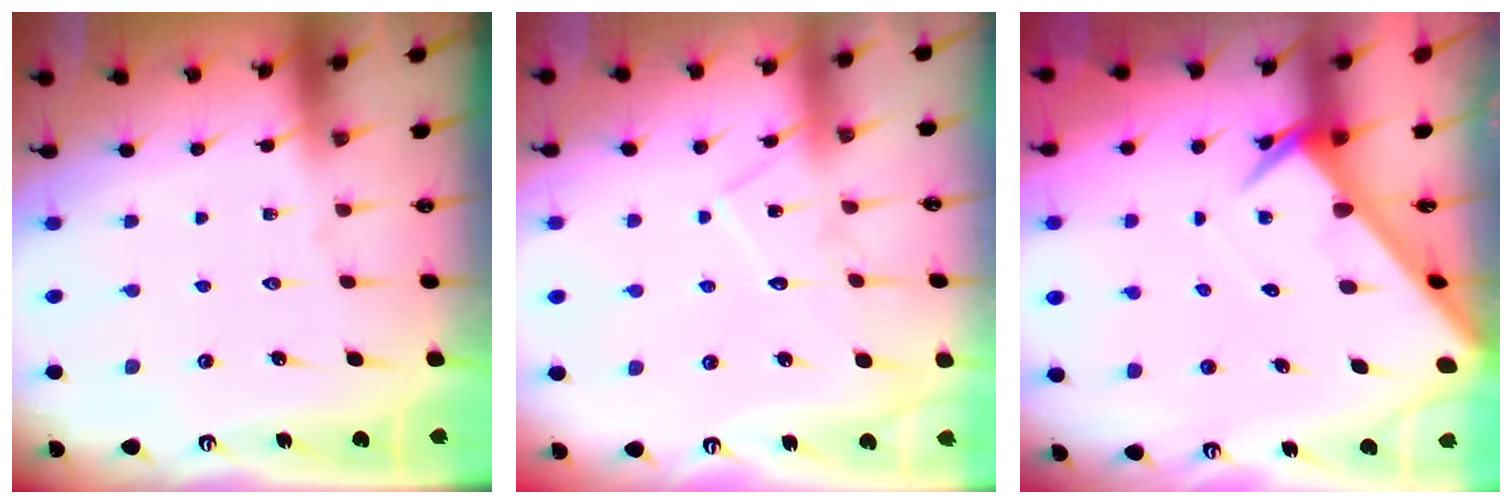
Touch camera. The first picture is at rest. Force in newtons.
{"total": 10.6, "press": 10.6, "slide": 0.3}
{"total": 4.1, "press": 4.1, "slide": 0.4}